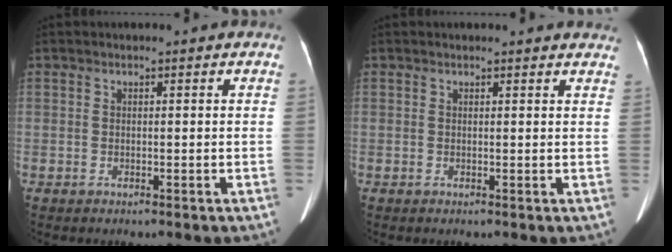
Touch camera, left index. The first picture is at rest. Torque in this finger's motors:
{"motor_torque": [0.37, -0.38, -0.03, 0.00]}